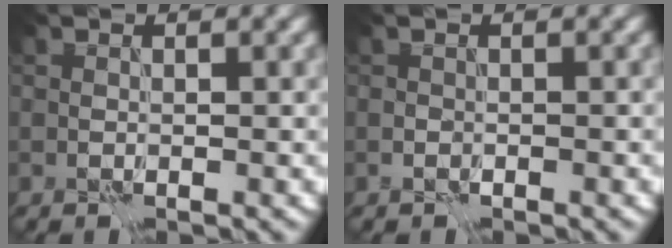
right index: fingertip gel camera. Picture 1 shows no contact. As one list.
[{"total": 0.6, "force": [-0.5, 0.2, 0.1], "torque": [-0.004, 0.002, -0.011]}]